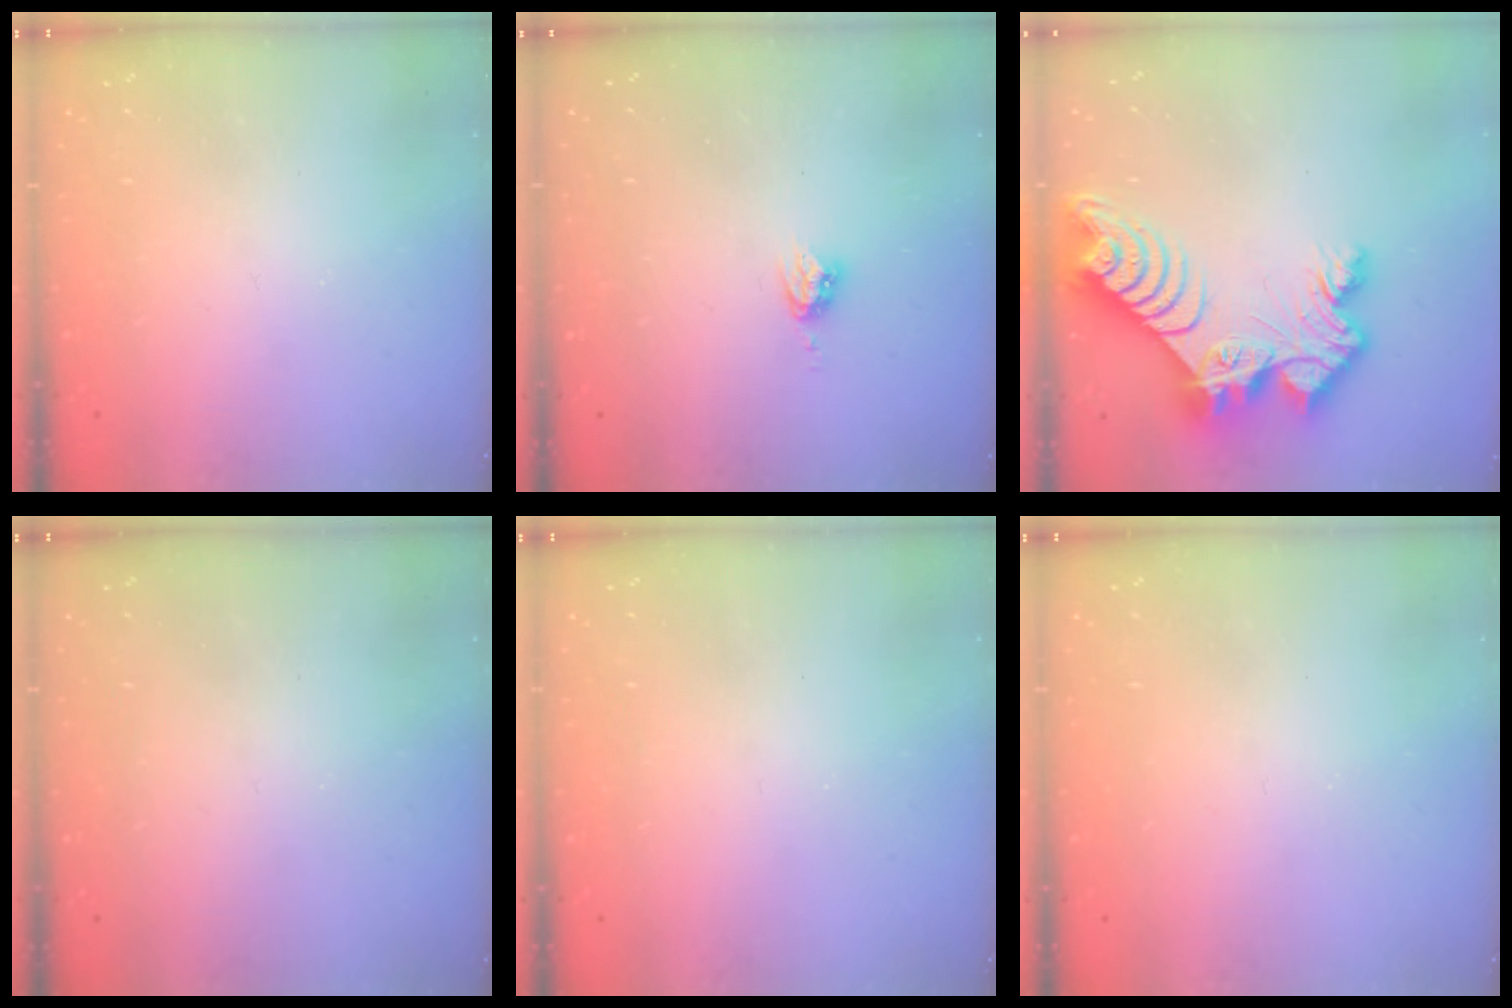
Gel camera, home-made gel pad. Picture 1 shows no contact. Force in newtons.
{"total": 4.8, "press": 4.8, "slide": 0.3}
{"total": 16.6, "press": 16.5, "slide": 1.4}
{"total": 0.0}
{"total": 0.0}
{"total": 0.0}